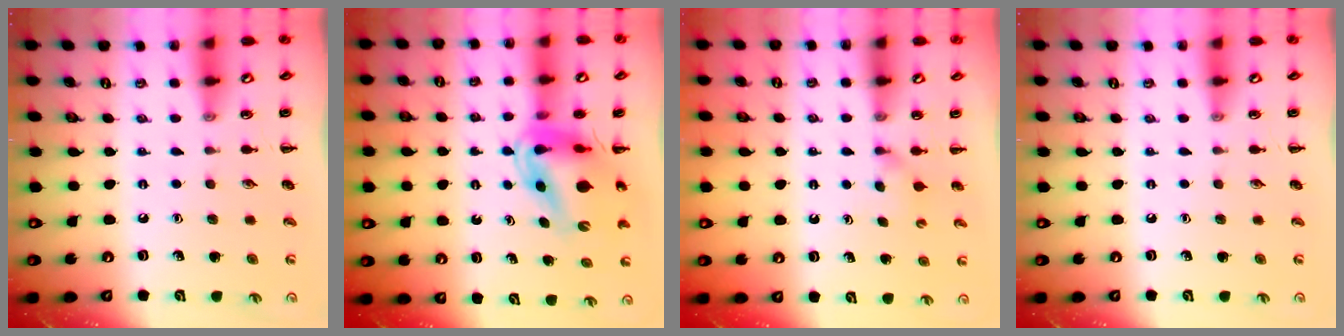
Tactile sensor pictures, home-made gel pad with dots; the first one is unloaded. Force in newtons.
{"total": 11.6, "press": 11.1, "slide": 3.5}
{"total": 2.4, "press": 2.1, "slide": 1.0}
{"total": 0.0}